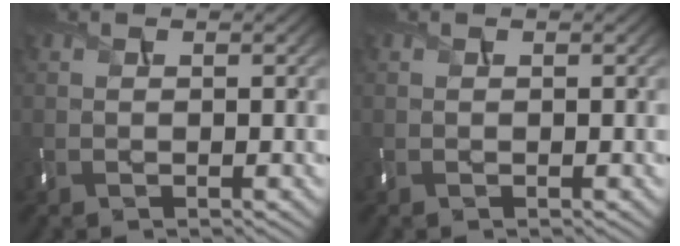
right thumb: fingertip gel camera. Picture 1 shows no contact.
{"total": 0.0}